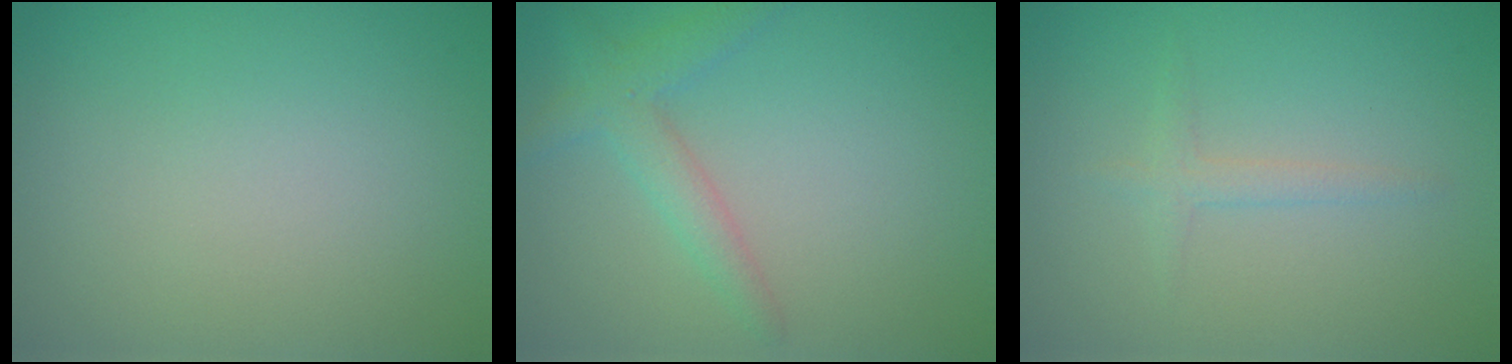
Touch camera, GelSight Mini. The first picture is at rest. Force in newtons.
{"total": 2.6, "press": 2.6, "slide": 0.2}
{"total": 1.2, "press": 1.2, "slide": 0.1}